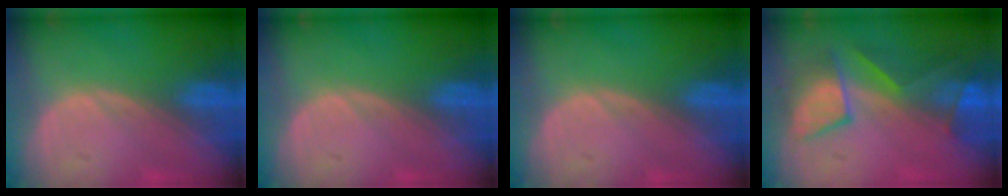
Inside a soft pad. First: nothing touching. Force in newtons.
{"total": 0.0}
{"total": 0.0}
{"total": 8.7, "press": 8.2, "slide": 2.8}